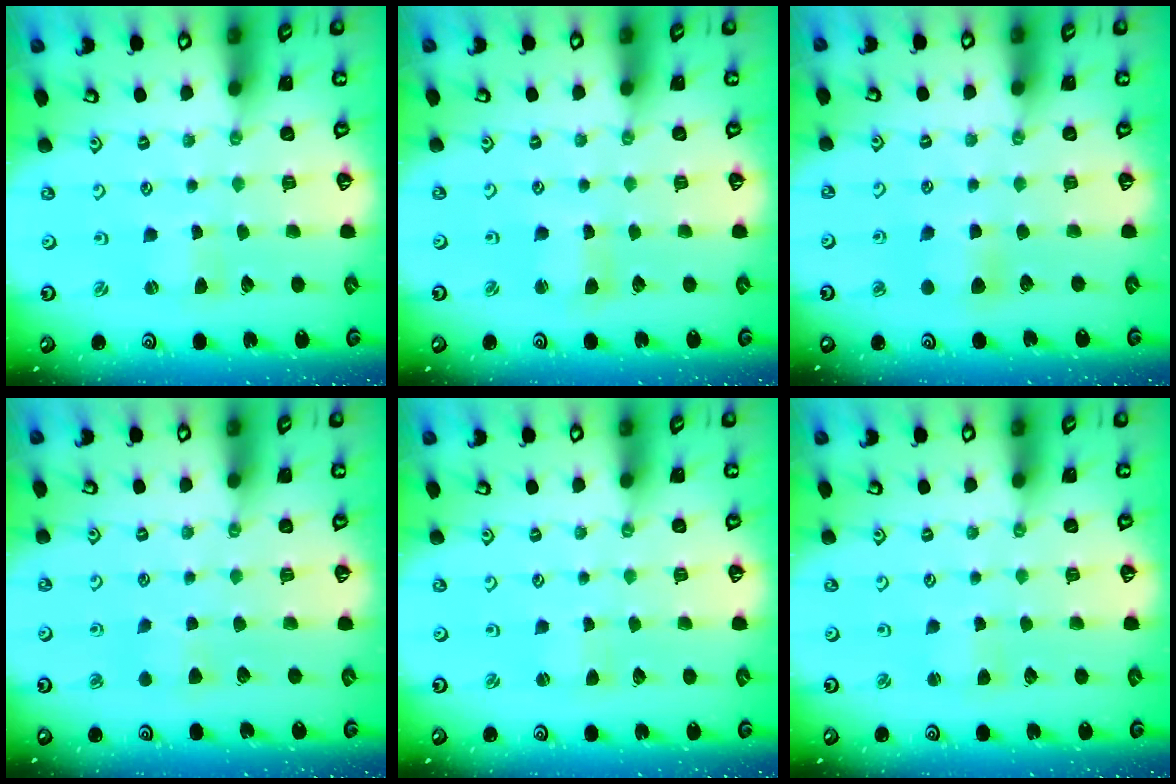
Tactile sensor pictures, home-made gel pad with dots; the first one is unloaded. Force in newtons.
{"total": 2.7, "press": 2.7, "slide": 0.3}
{"total": 5.2, "press": 5.1, "slide": 0.7}
{"total": 3.9, "press": 3.9, "slide": 0.5}
{"total": 1.2, "press": 1.2, "slide": 0.3}
{"total": 2.1, "press": 2.1, "slide": 0.2}